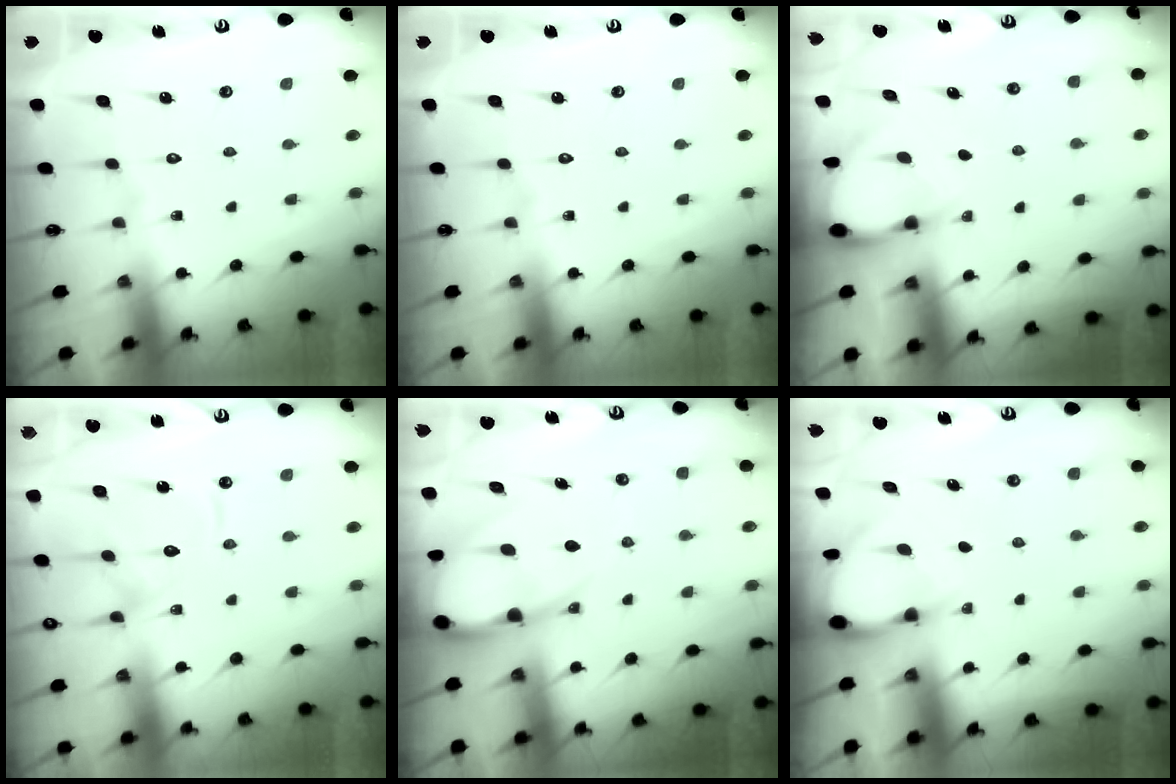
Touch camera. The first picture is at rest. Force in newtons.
{"total": 0.0}
{"total": 2.9, "press": 2.9, "slide": 0.3}
{"total": 12.6, "press": 12.5, "slide": 1.3}
{"total": 9.7, "press": 9.7, "slide": 1.1}
{"total": 3.0, "press": 3.0, "slide": 0.4}